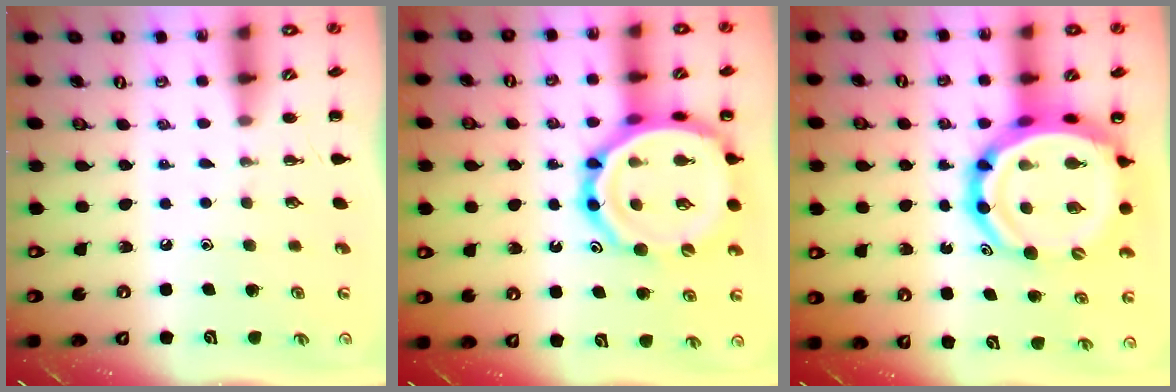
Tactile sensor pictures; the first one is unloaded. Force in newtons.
{"total": 21.2, "press": 20.9, "slide": 3.5}
{"total": 19.9, "press": 19.2, "slide": 5.2}